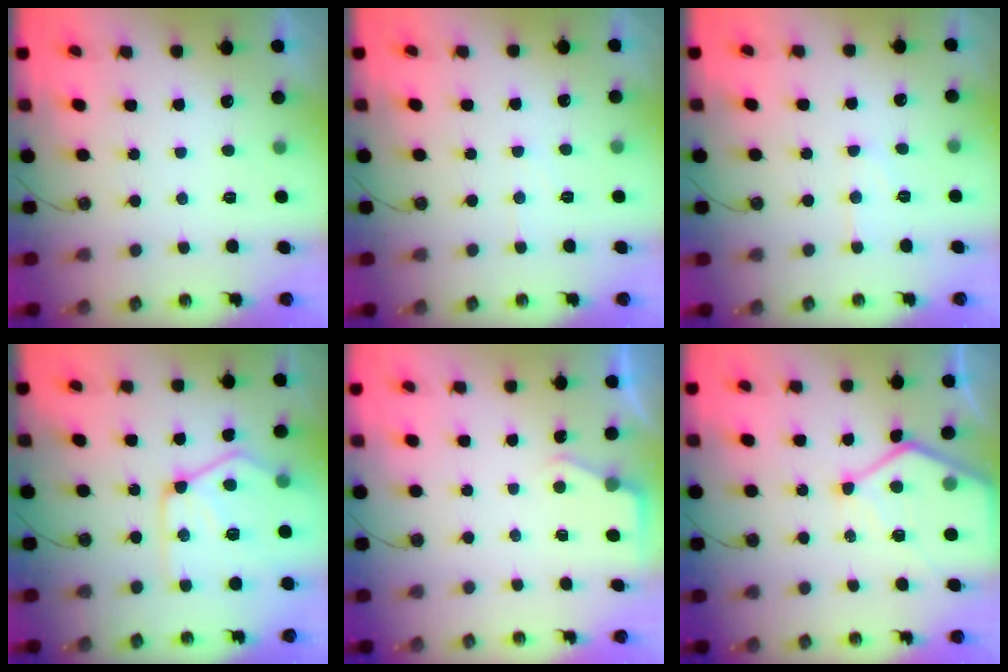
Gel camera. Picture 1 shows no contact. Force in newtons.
{"total": 4.4, "press": 4.3, "slide": 0.7}
{"total": 6.7, "press": 6.7, "slide": 0.4}
{"total": 15.4, "press": 15.4, "slide": 1.1}
{"total": 3.2, "press": 3.1, "slide": 0.5}
{"total": 11.9, "press": 11.8, "slide": 1.0}